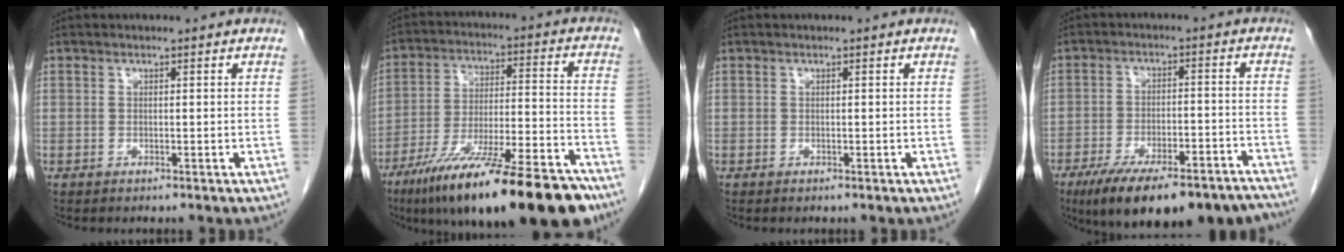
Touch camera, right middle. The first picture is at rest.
{"total": 24.1, "force": [-17.6, 2.5, 16.3], "torque": [-0.211, -0.016, -0.289]}
{"total": 0.0}
{"total": 20.0, "force": [-16.3, 4.7, 10.6], "torque": [-0.131, 0.005, -0.235]}